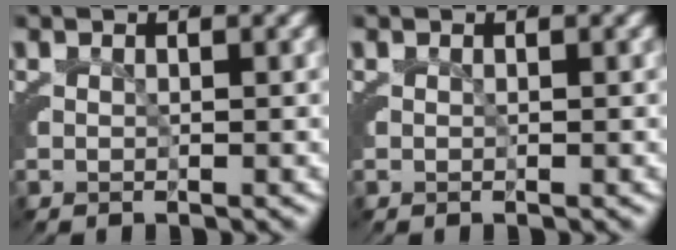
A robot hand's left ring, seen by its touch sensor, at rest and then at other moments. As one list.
[{"total": 0.0}]